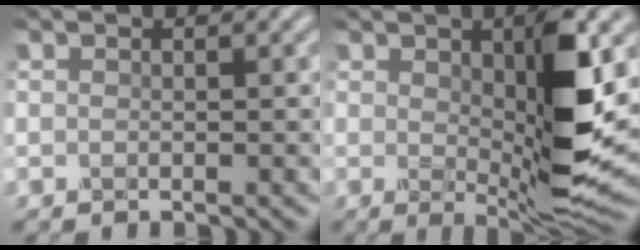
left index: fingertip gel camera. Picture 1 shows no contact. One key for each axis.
{"total": 8.1, "fx": 1.0, "fy": 2.0, "fz": 7.8, "tx": -0.119, "ty": -0.018, "tz": 0.022}